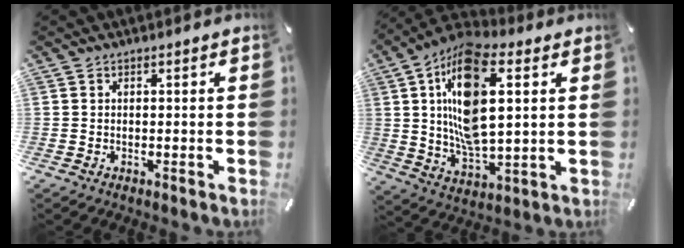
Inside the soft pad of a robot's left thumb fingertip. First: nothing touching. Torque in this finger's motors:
{"motor_torque": [2.20, 2.80, 1.31, 0.30, 0.30]}